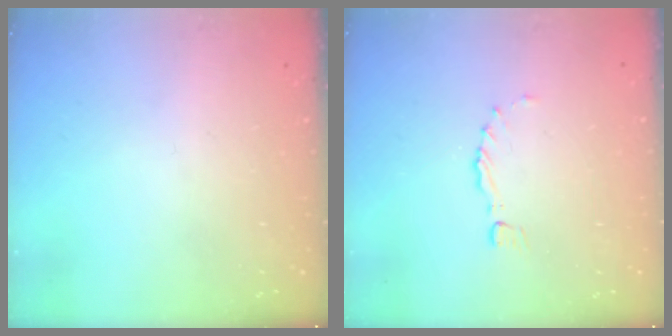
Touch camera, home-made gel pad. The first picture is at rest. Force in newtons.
{"total": 0.0}